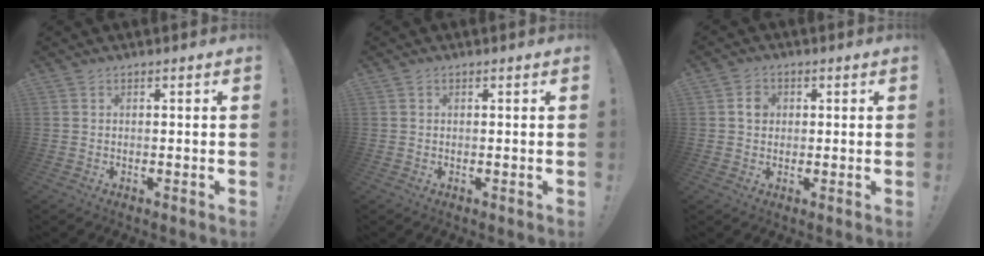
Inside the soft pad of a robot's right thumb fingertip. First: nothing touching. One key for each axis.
{"total": 0.0}
{"total": 3.7, "fx": 0.6, "fy": 3.2, "fz": 1.8, "tx": -0.016, "ty": 0.000, "tz": 0.006}